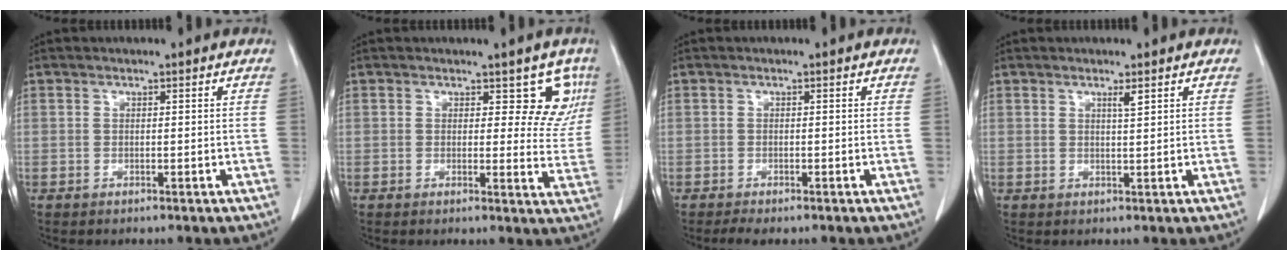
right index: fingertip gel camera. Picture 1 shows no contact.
{"total": 5.8, "force": [3.4, 3.6, 3.1], "torque": [-0.008, -0.011, 0.027]}
{"total": 1.7, "force": [-1.3, 0.4, 1.0], "torque": [-0.020, -0.005, -0.022]}
{"total": 1.3, "force": [0.8, -0.1, 1.0], "torque": [-0.021, -0.005, 0.015]}